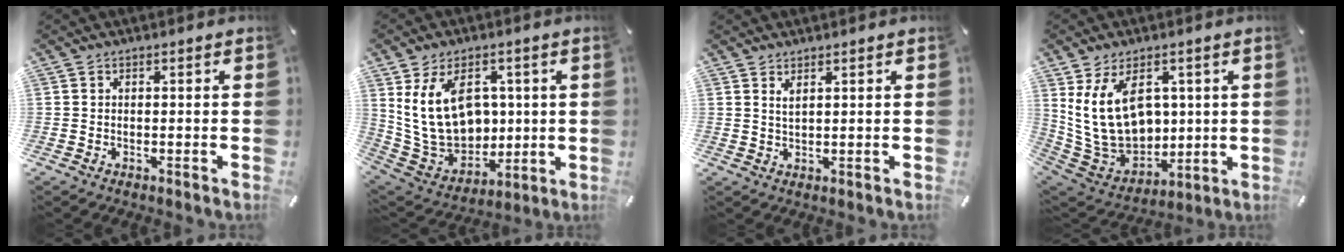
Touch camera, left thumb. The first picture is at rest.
{"total": 16.6, "force": [3.8, 12.6, 10.2], "torque": [-0.200, -0.011, 0.078]}
{"total": 1.9, "force": [1.3, 0.5, 1.3], "torque": [-0.027, 0.000, 0.023]}
{"total": 15.6, "force": [4.0, 11.4, 9.9], "torque": [-0.208, -0.022, 0.082]}